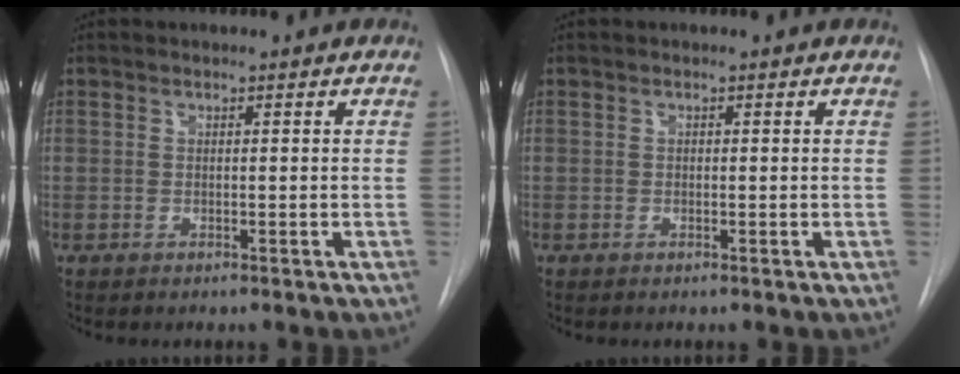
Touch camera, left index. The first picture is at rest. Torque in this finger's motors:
{"motor_torque": [-0.17, 0.22, -0.01, -0.01]}